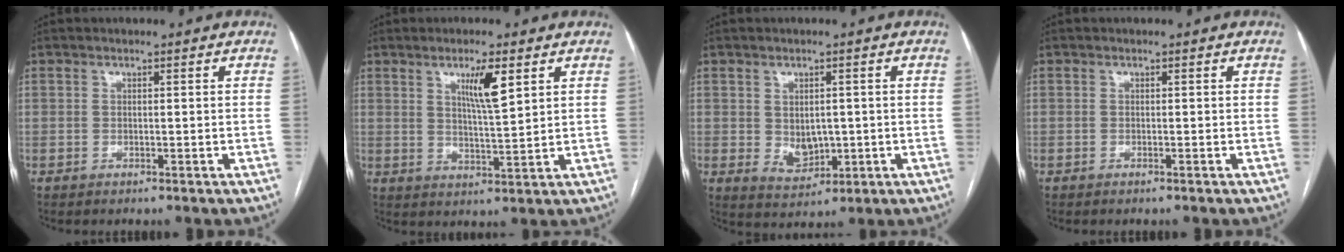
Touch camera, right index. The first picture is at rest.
{"total": 5.9, "force": [2.8, 0.4, 5.2], "torque": [-0.091, -0.007, 0.049]}
{"total": 4.7, "force": [-0.1, 3.3, 3.4], "torque": [-0.056, -0.003, 0.016]}
{"total": 0.0}